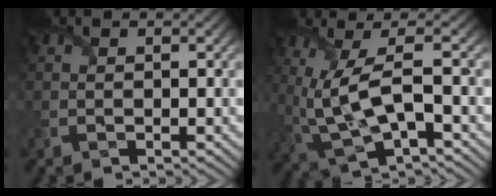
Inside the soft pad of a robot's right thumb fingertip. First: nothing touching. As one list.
[{"total": 9.5, "force": [0.6, 3.0, 9.0], "torque": [-0.201, 0.003, 0.013]}]